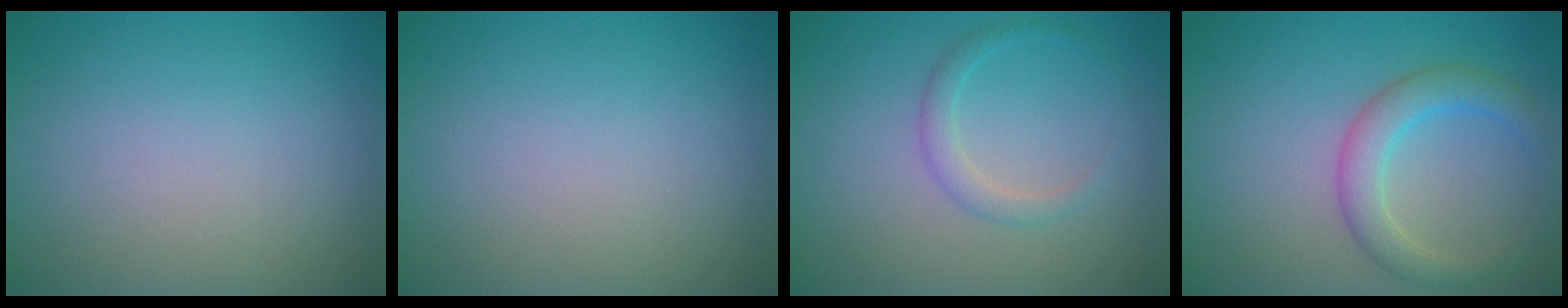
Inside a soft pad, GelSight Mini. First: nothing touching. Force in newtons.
{"total": 0.0}
{"total": 1.6, "press": 1.6, "slide": 0.1}
{"total": 3.5, "press": 3.5, "slide": 0.1}